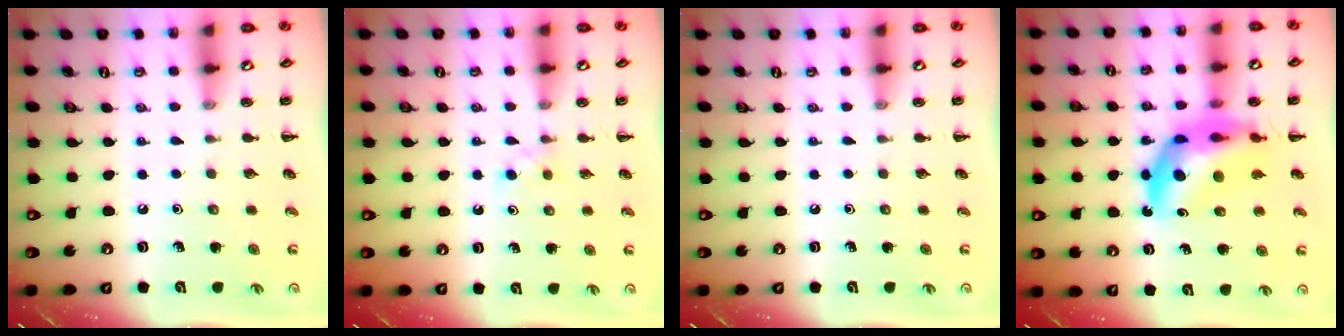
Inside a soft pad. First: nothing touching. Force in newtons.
{"total": 2.7, "press": 2.5, "slide": 1.1}
{"total": 0.0}
{"total": 12.9, "press": 12.4, "slide": 3.6}